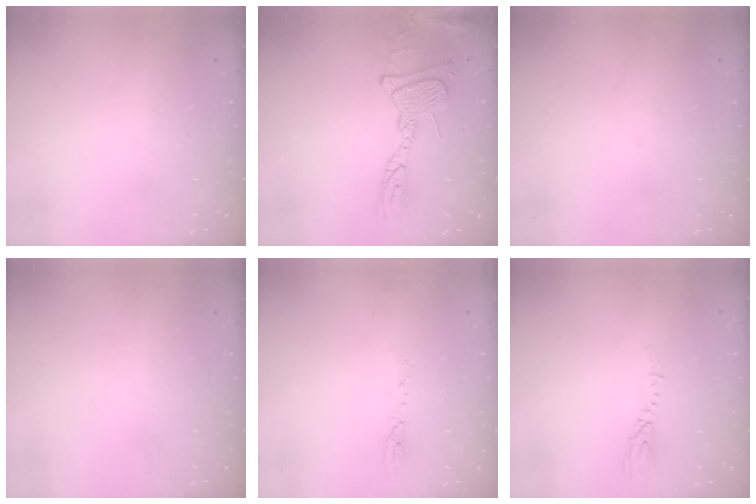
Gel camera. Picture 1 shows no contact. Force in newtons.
{"total": 17.1, "press": 17.1, "slide": 1.5}
{"total": 0.0}
{"total": 0.0}
{"total": 4.6, "press": 4.3, "slide": 1.6}
{"total": 3.6, "press": 3.5, "slide": 0.5}